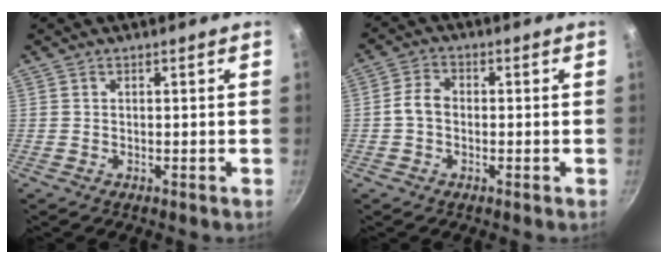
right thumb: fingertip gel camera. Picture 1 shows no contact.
{"total": 4.0, "force": [-0.6, 3.0, 2.6], "torque": [-0.045, 0.019, -0.019]}